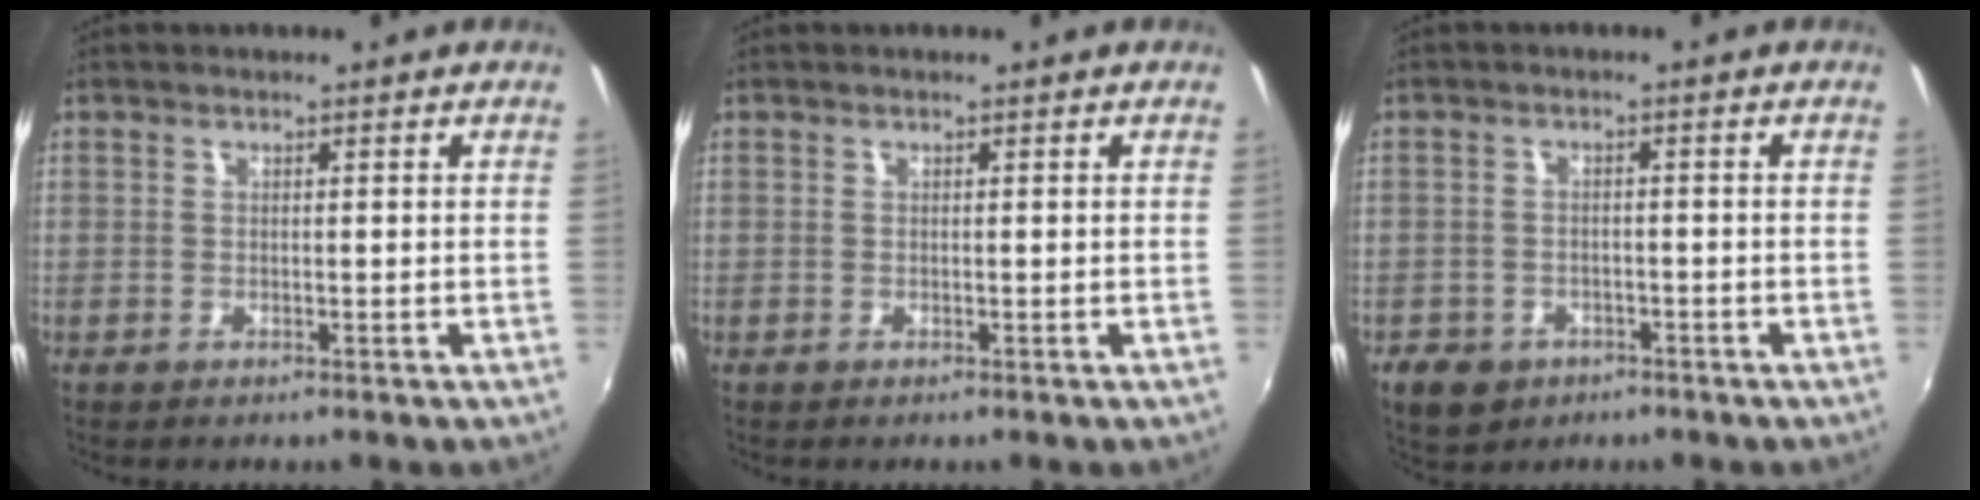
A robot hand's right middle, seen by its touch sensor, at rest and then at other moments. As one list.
[{"total": 0.0}, {"total": 6.3, "force": [-3.7, 4.6, 2.4], "torque": [-0.065, -0.004, -0.052]}]